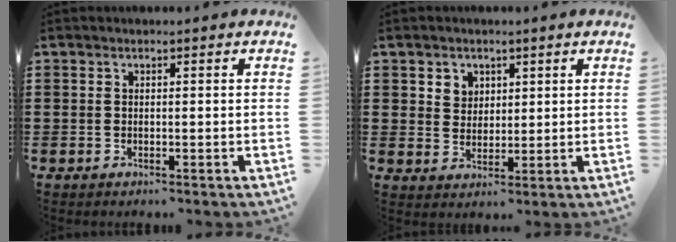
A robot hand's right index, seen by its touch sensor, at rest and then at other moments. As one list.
[{"total": 3.3, "force": [1.8, 2.7, 0.4], "torque": [-0.011, 0.007, 0.032]}]